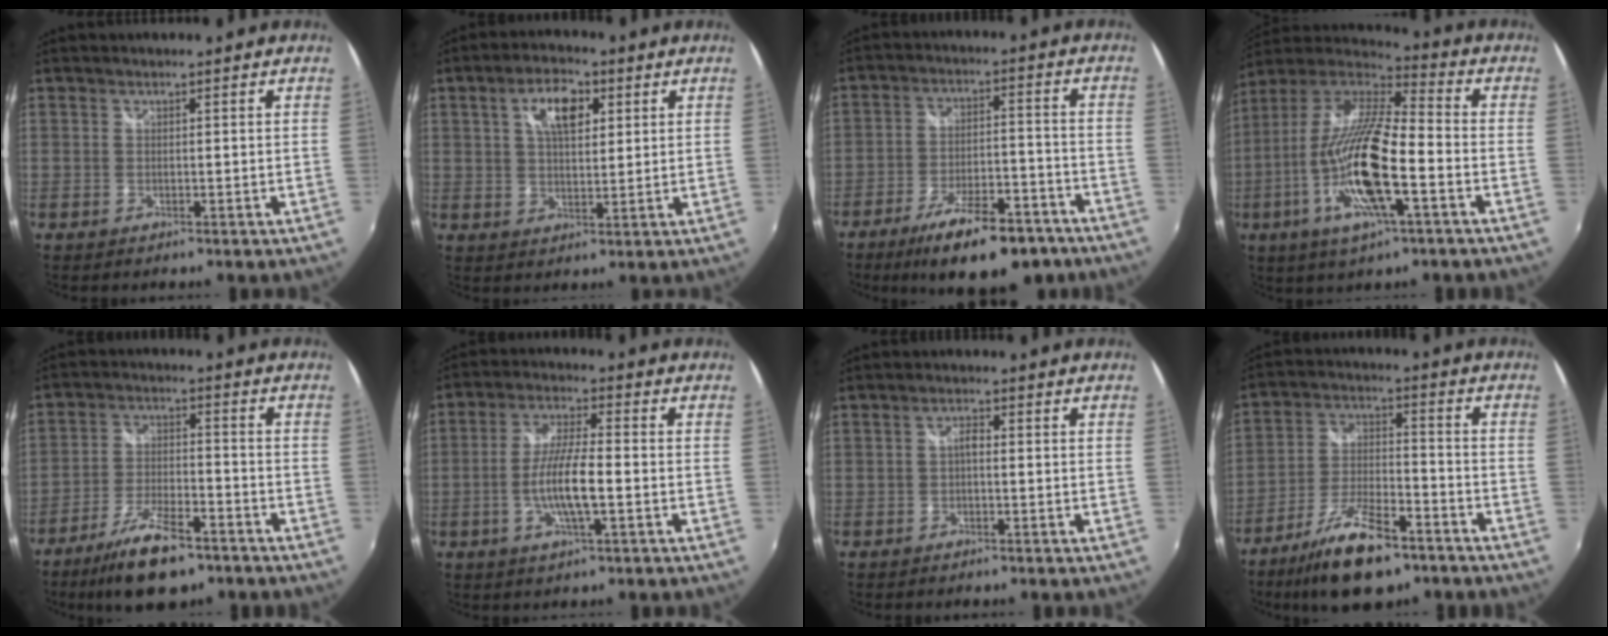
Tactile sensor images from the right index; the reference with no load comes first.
{"total": 7.8, "force": [2.9, 3.8, 6.1], "torque": [-0.103, 0.018, 0.050]}
{"total": 17.3, "force": [-12.4, 6.0, 10.6], "torque": [-0.180, -0.012, -0.177]}
{"total": 20.3, "force": [-6.6, 4.4, 18.7], "torque": [-0.355, -0.029, -0.130]}
{"total": 12.8, "force": [-9.1, 4.5, 7.9], "torque": [-0.166, -0.015, -0.155]}
{"total": 9.1, "force": [-2.4, 1.5, 8.6], "torque": [-0.170, -0.002, -0.045]}
{"total": 1.7, "force": [-0.4, 0.8, 1.4], "torque": [-0.028, 0.006, -0.010]}
{"total": 15.0, "force": [-10.3, 5.4, 9.4], "torque": [-0.190, -0.011, -0.179]}